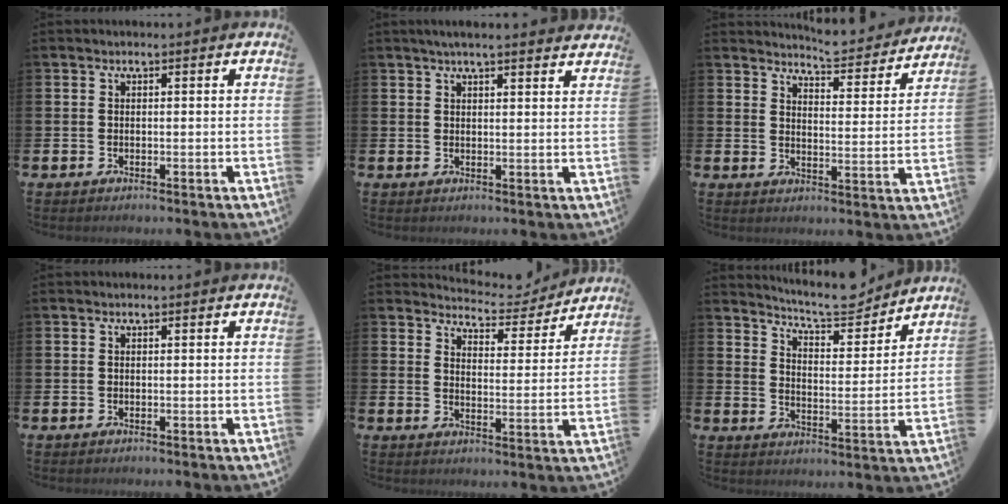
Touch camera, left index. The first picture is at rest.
{"total": 3.3, "force": [3.2, 0.0, 1.0], "torque": [-0.026, -0.009, 0.057]}
{"total": 5.5, "force": [5.4, 0.5, 0.7], "torque": [-0.022, -0.038, 0.092]}
{"total": 0.0}
{"total": 5.1, "force": [5.0, 1.1, 0.3], "torque": [-0.017, -0.038, 0.083]}
{"total": 7.7, "force": [7.4, 1.2, 1.9], "torque": [-0.055, -0.049, 0.129]}